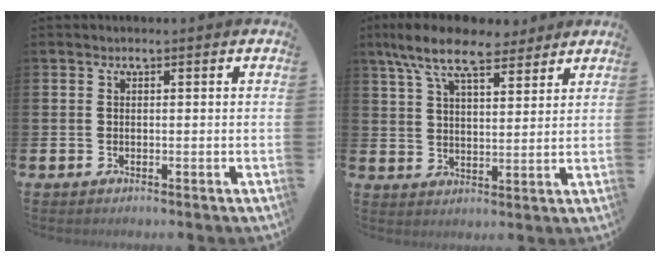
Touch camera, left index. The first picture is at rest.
{"total": 10.1, "force": [8.4, 3.4, 4.6], "torque": [-0.105, -0.024, 0.151]}